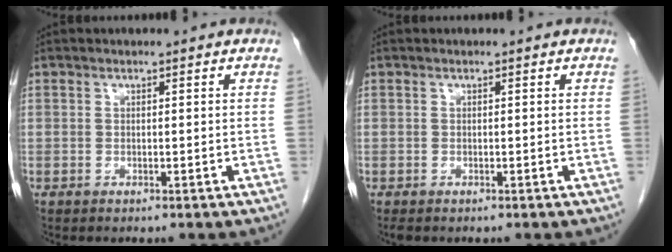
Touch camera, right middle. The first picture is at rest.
{"total": 0.7, "force": [-0.6, 0.3, 0.2], "torque": [-0.007, -0.001, -0.010]}